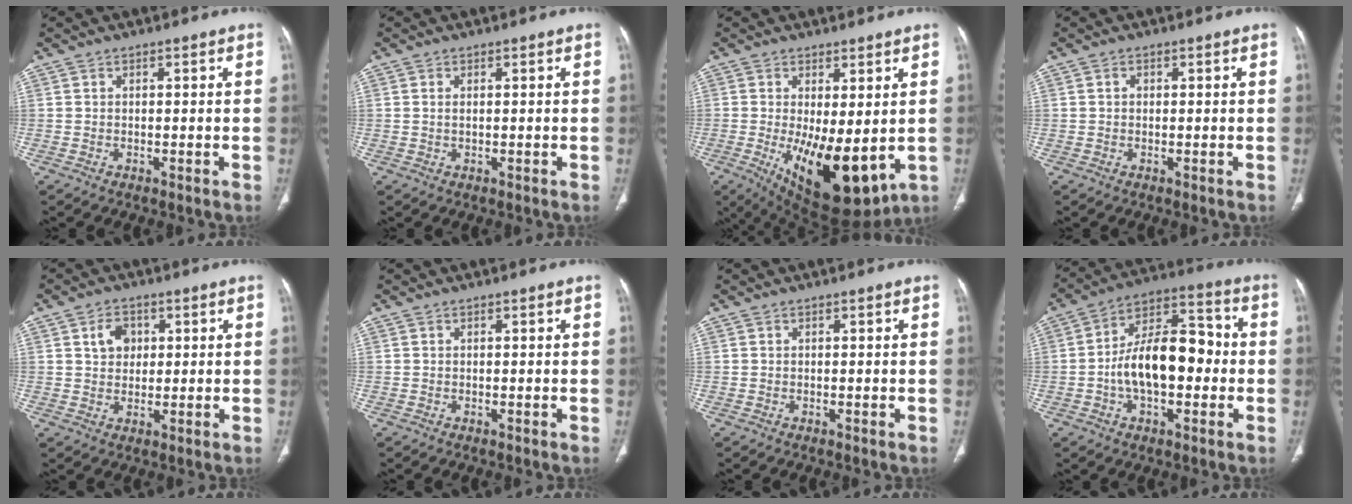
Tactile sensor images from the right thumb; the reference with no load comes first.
{"total": 0.9, "force": [0.2, 0.4, 0.8], "torque": [-0.020, 0.002, 0.007]}
{"total": 15.8, "force": [-2.4, 6.6, 14.1], "torque": [-0.216, -0.033, -0.013]}
{"total": 1.3, "force": [0.4, 1.1, 0.6], "torque": [-0.007, 0.000, 0.006]}
{"total": 5.0, "force": [1.6, 3.8, 2.7], "torque": [-0.026, -0.004, 0.026]}
{"total": 0.0}
{"total": 0.0}
{"total": 16.2, "force": [-1.8, 9.0, 13.3], "torque": [-0.207, 0.044, -0.036]}